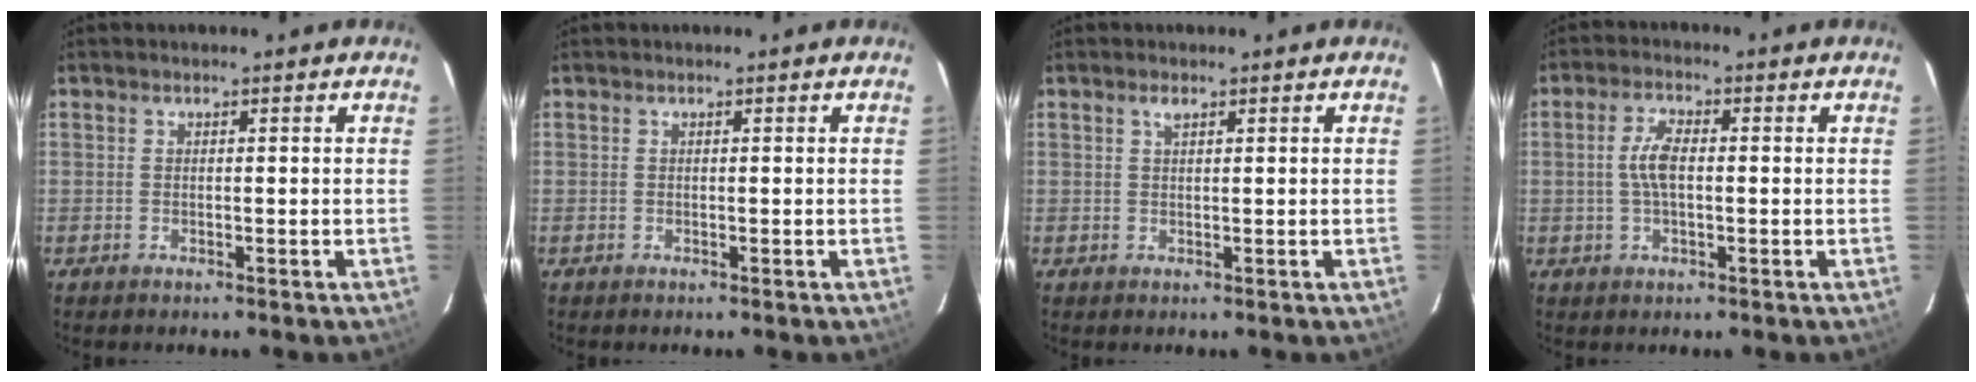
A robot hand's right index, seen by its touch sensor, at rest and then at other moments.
{"total": 0.0}
{"total": 1.0, "force": [0.6, 0.4, 0.7], "torque": [-0.014, 0.003, 0.011]}
{"total": 4.9, "force": [0.0, 2.0, 4.4], "torque": [-0.091, 0.006, 0.001]}